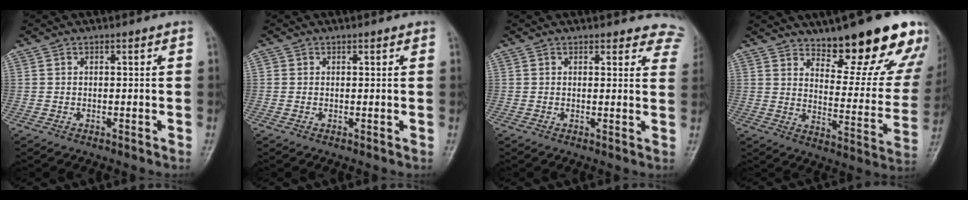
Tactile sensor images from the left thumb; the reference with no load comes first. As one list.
[{"total": 0.7, "force": [0.3, 0.6, 0.2], "torque": [0.005, -0.001, 0.003]}, {"total": 7.8, "force": [7.1, 3.0, 0.9], "torque": [0.047, -0.028, 0.047]}, {"total": 21.0, "force": [15.5, 6.7, 12.5], "torque": [-0.112, -0.107, 0.207]}]